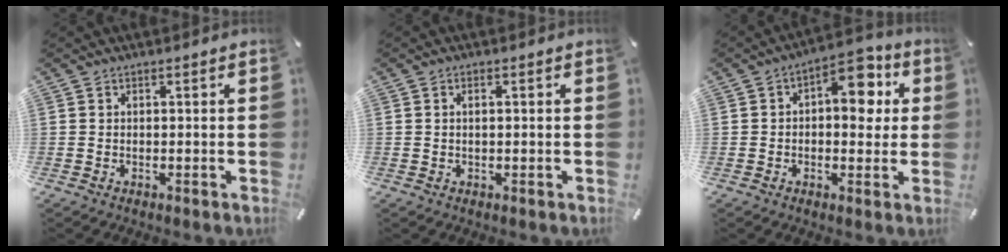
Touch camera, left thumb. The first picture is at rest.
{"total": 1.2, "force": [0.1, 0.5, 1.1], "torque": [-0.022, 0.004, 0.001]}
{"total": 10.2, "force": [3.2, 5.7, 7.8], "torque": [-0.090, -0.022, 0.045]}